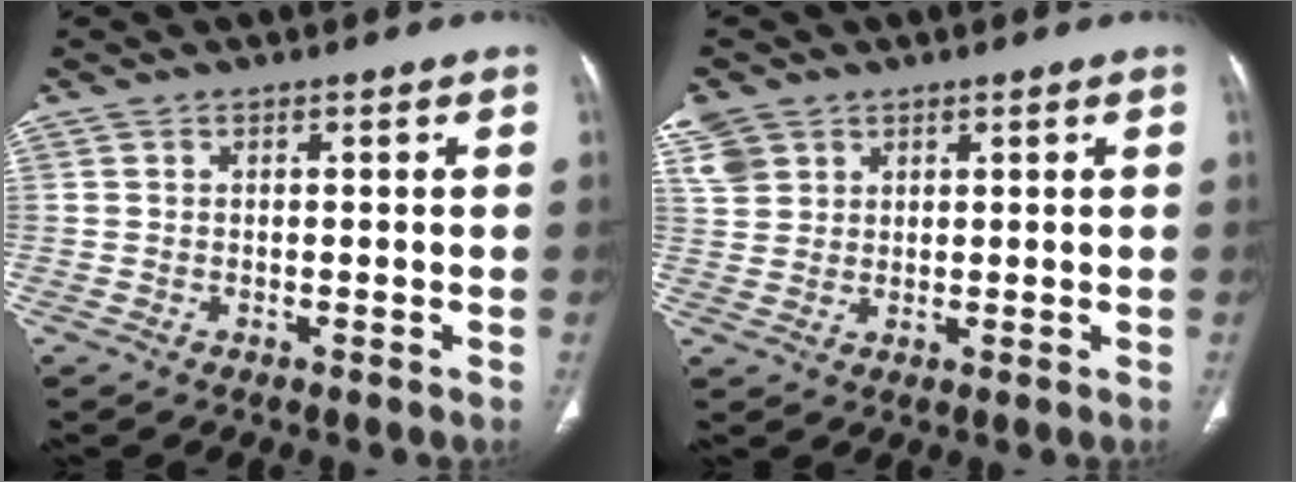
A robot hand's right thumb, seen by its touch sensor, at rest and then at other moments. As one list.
[{"total": 9.0, "force": [4.7, 6.9, 3.3], "torque": [-0.079, 0.005, 0.103]}]